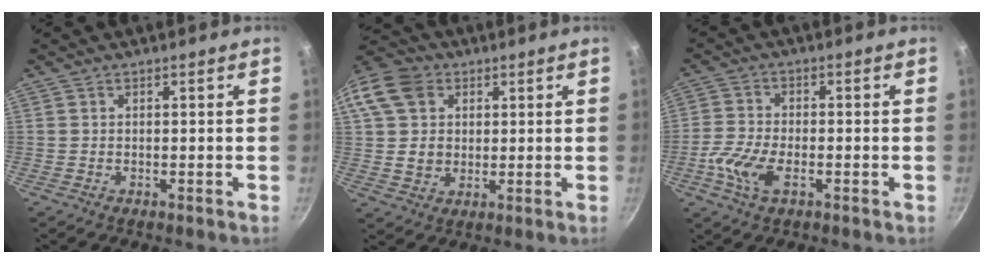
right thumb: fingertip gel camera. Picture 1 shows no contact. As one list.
[{"total": 14.2, "force": [4.1, 11.6, 7.0], "torque": [-0.125, 0.011, 0.069]}, {"total": 7.1, "force": [-2.6, 3.2, 5.7], "torque": [-0.129, 0.008, -0.064]}]